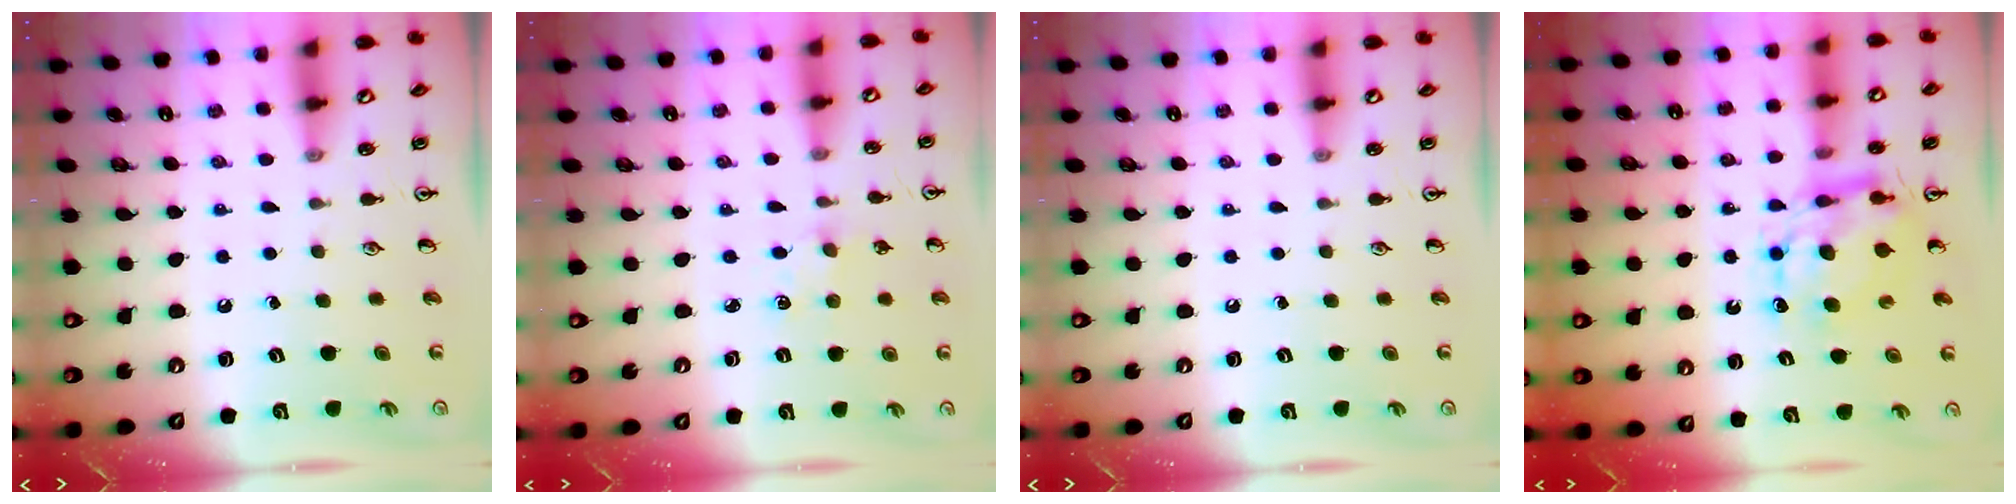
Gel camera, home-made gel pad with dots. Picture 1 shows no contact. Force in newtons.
{"total": 1.7, "press": 1.7, "slide": 0.3}
{"total": 0.0}
{"total": 9.1, "press": 9.1, "slide": 0.3}